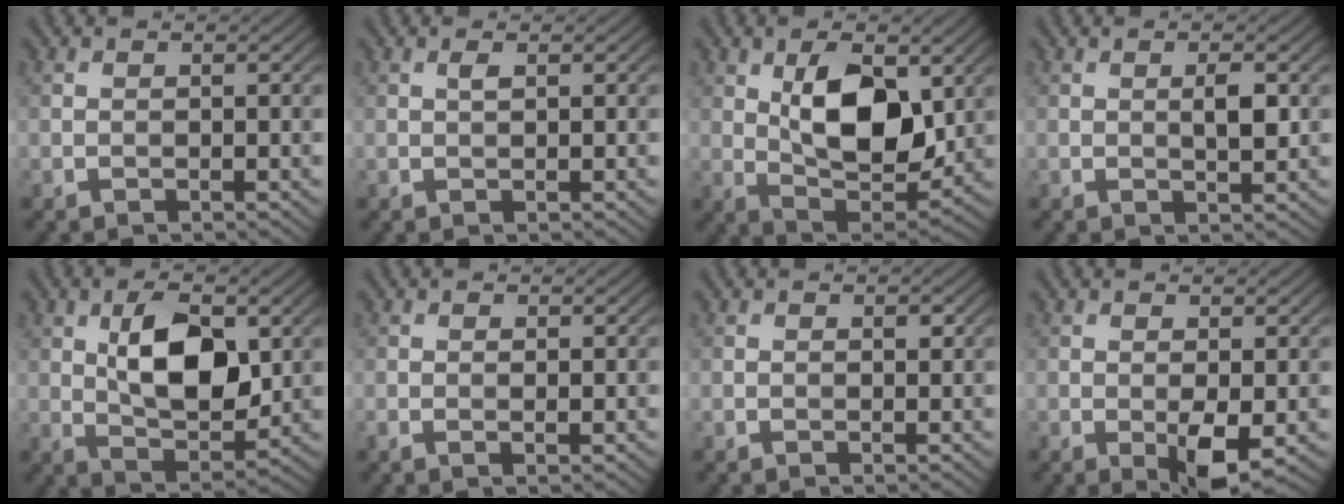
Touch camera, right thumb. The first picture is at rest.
{"total": 0.8, "force": [0.4, 0.2, 0.7], "torque": [-0.015, 0.003, 0.007]}
{"total": 10.8, "force": [2.6, 5.6, 8.9], "torque": [-0.160, -0.008, 0.049]}
{"total": 2.3, "force": [0.4, 0.6, 2.2], "torque": [-0.042, -0.002, 0.006]}
{"total": 9.7, "force": [2.2, 4.9, 8.1], "torque": [-0.146, 0.001, 0.039]}
{"total": 0.8, "force": [0.2, 0.2, 0.8], "torque": [-0.017, 0.000, 0.002]}
{"total": 0.7, "force": [0.3, 0.3, 0.5], "torque": [-0.004, -0.003, 0.004]}
{"total": 3.6, "force": [-0.7, 1.2, 3.4], "torque": [-0.060, -0.004, -0.010]}